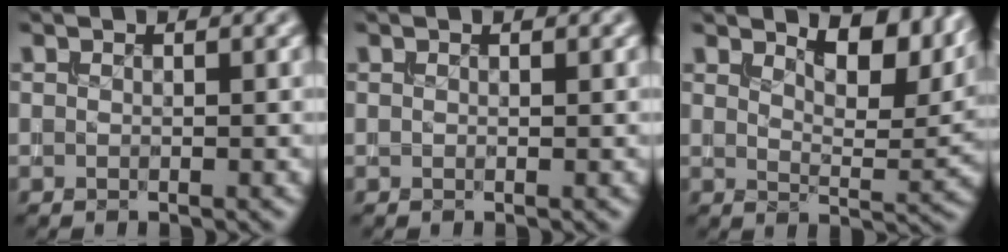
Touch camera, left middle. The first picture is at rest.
{"total": 0.0}
{"total": 7.0, "force": [4.7, 2.5, 4.6], "torque": [-0.068, -0.004, 0.070]}